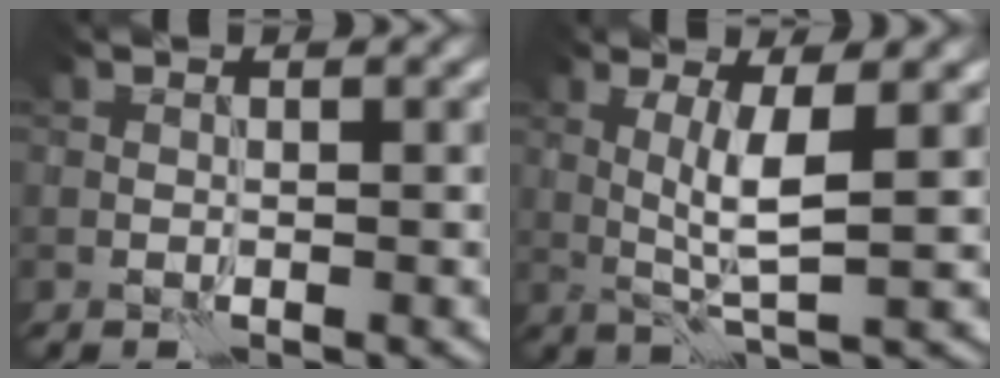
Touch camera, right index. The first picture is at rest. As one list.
[{"total": 3.7, "force": [0.5, 0.2, 3.7], "torque": [-0.078, -0.003, 0.015]}]